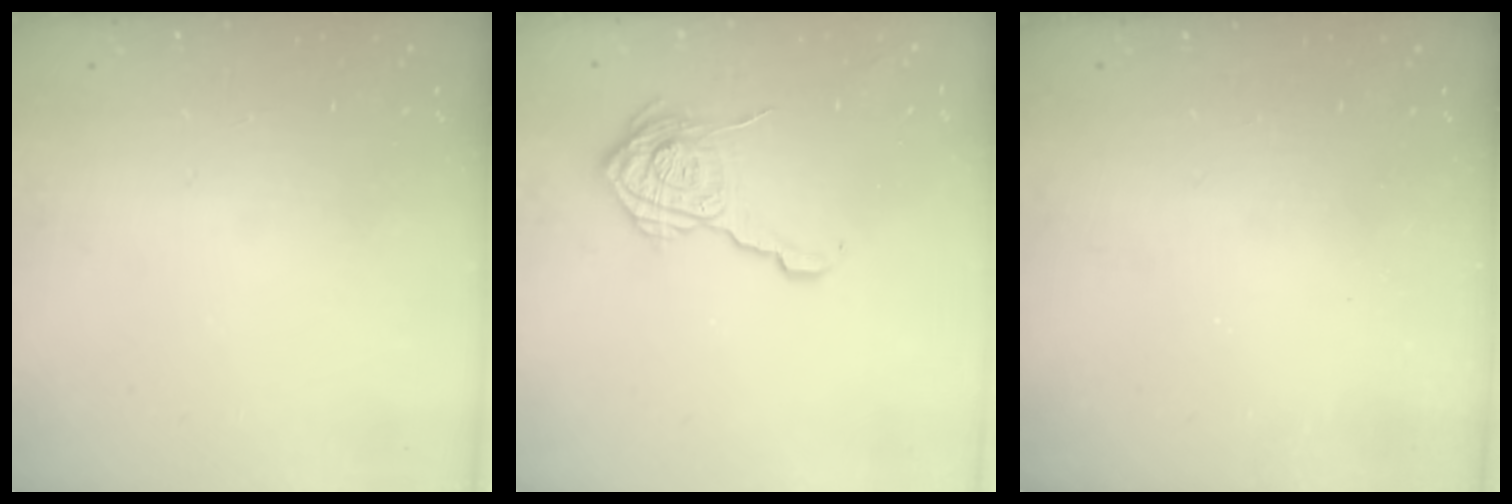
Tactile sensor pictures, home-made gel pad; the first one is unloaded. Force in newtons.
{"total": 18.1, "press": 18.1, "slide": 0.8}
{"total": 2.2, "press": 2.1, "slide": 0.7}